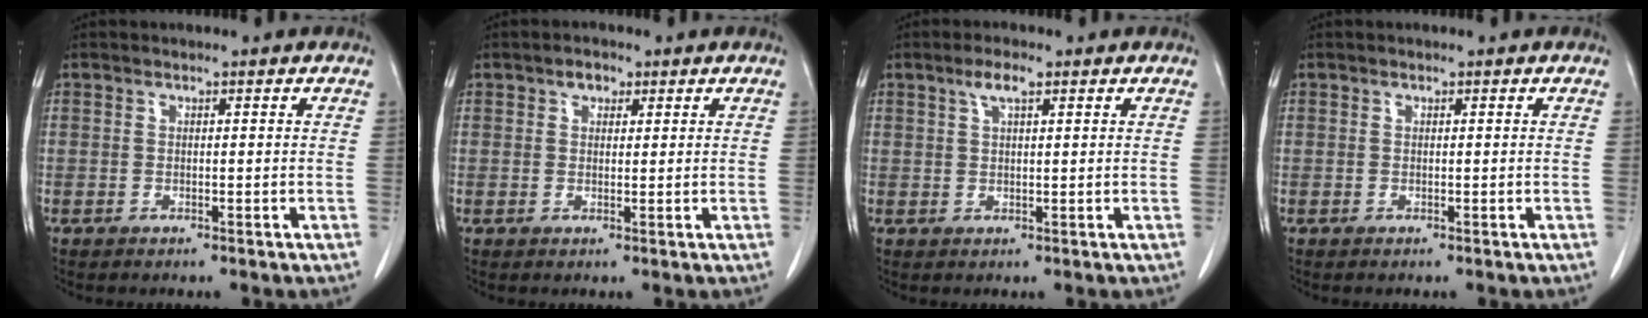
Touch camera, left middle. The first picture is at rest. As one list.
[{"total": 1.9, "force": [1.1, 1.3, 0.9], "torque": [-0.016, 0.005, 0.015]}, {"total": 2.8, "force": [1.6, 0.6, 2.2], "torque": [-0.048, 0.007, 0.030]}, {"total": 0.0}]